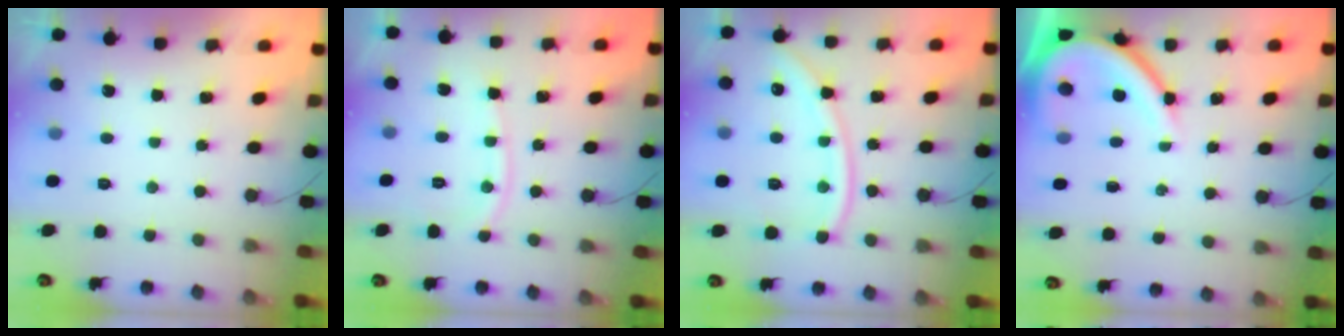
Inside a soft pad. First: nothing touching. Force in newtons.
{"total": 7.8, "press": 7.7, "slide": 0.4}
{"total": 13.1, "press": 13.0, "slide": 1.4}
{"total": 10.9, "press": 10.8, "slide": 1.3}